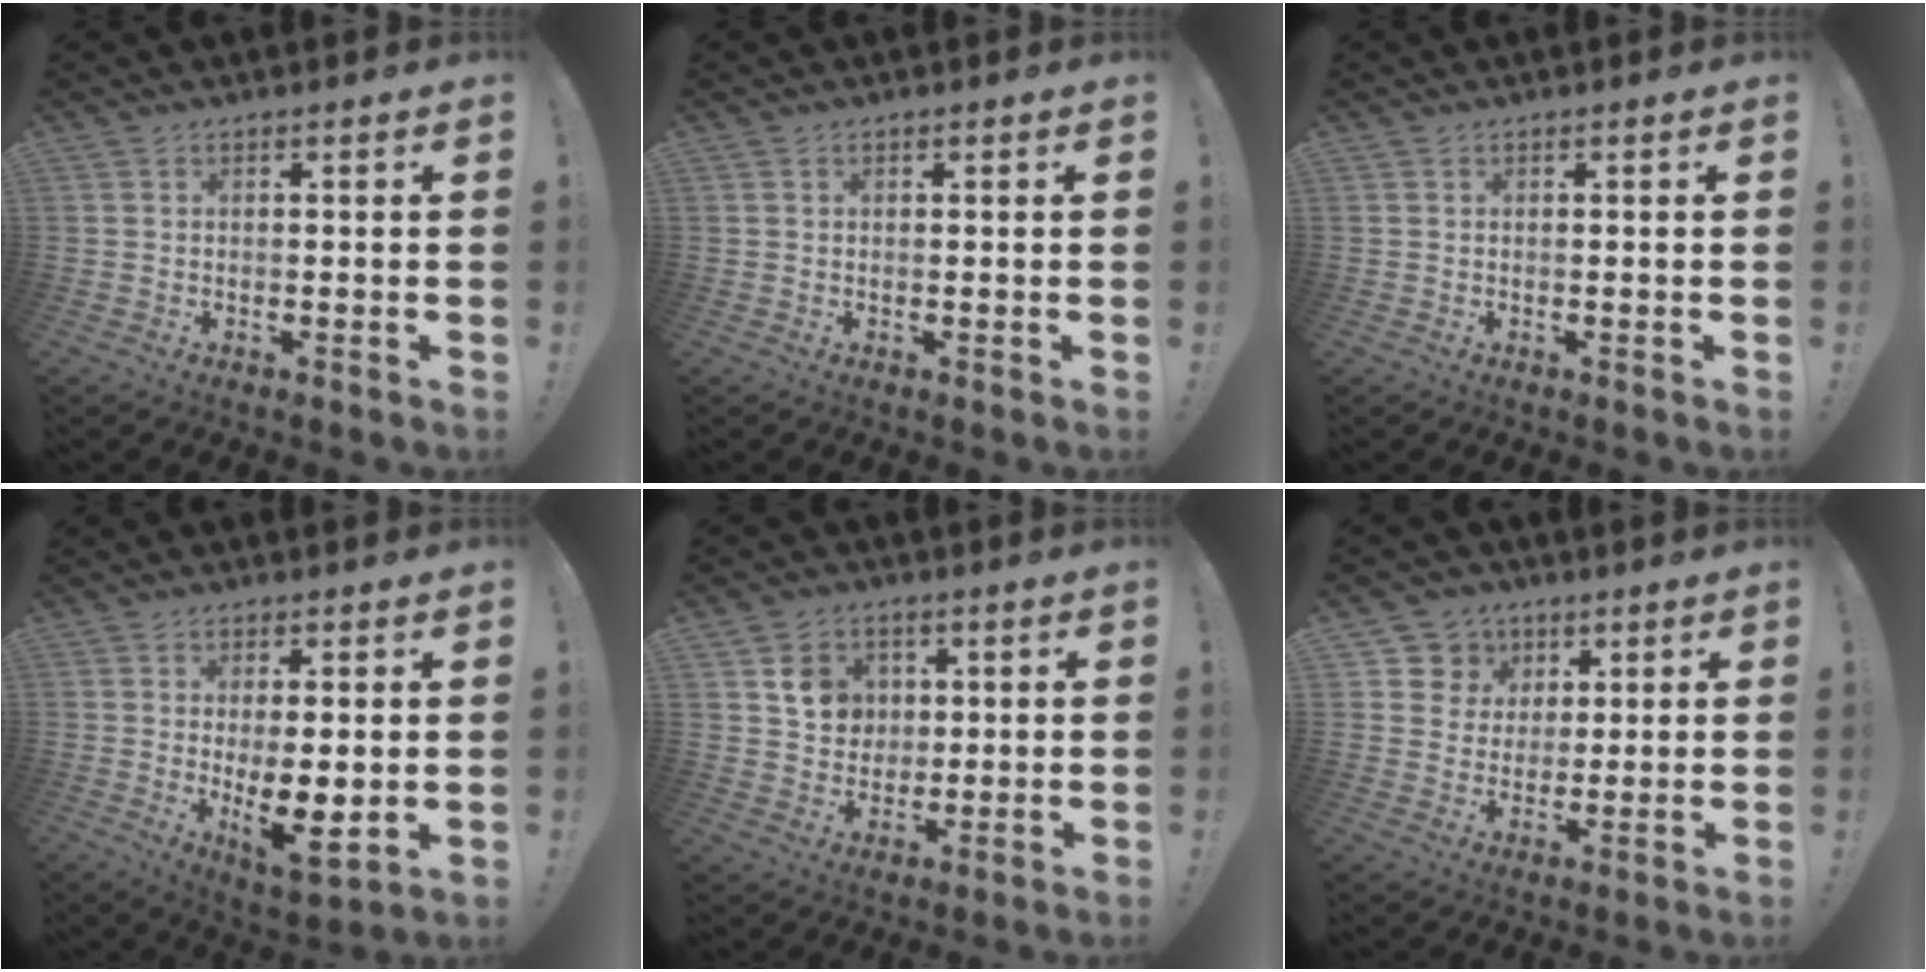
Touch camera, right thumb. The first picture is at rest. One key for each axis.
{"total": 0.0}
{"total": 0.0}
{"total": 12.0, "fx": -0.4, "fy": 4.8, "fz": 11.0, "tx": -0.170, "ty": -0.018, "tz": -0.001}
{"total": 8.7, "fx": 3.2, "fy": 7.7, "fz": 2.5, "tx": -0.023, "ty": -0.015, "tz": 0.063}
{"total": 8.2, "fx": 3.1, "fy": 7.4, "fz": 1.3, "tx": -0.014, "ty": -0.020, "tz": 0.066}